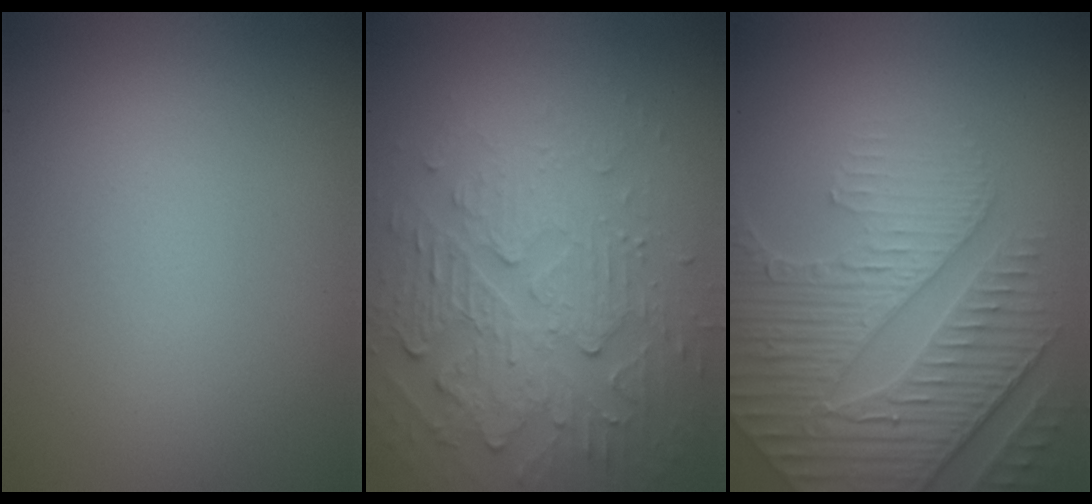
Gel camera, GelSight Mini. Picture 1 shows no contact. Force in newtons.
{"total": 4.2, "press": 3.5, "slide": 2.3}
{"total": 6.9, "press": 5.3, "slide": 4.4}